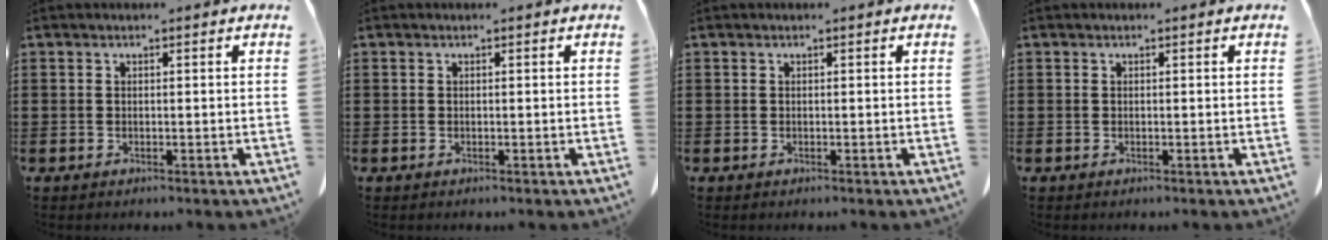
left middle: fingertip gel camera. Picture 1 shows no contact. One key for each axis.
{"total": 0.0}
{"total": 0.0}
{"total": 0.0}